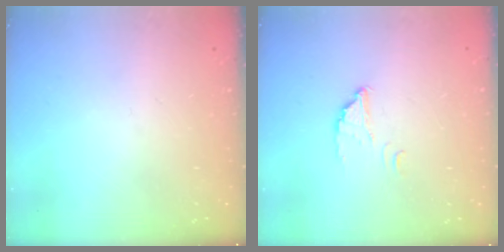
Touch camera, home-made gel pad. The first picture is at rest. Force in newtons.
{"total": 2.7, "press": 2.7, "slide": 0.1}